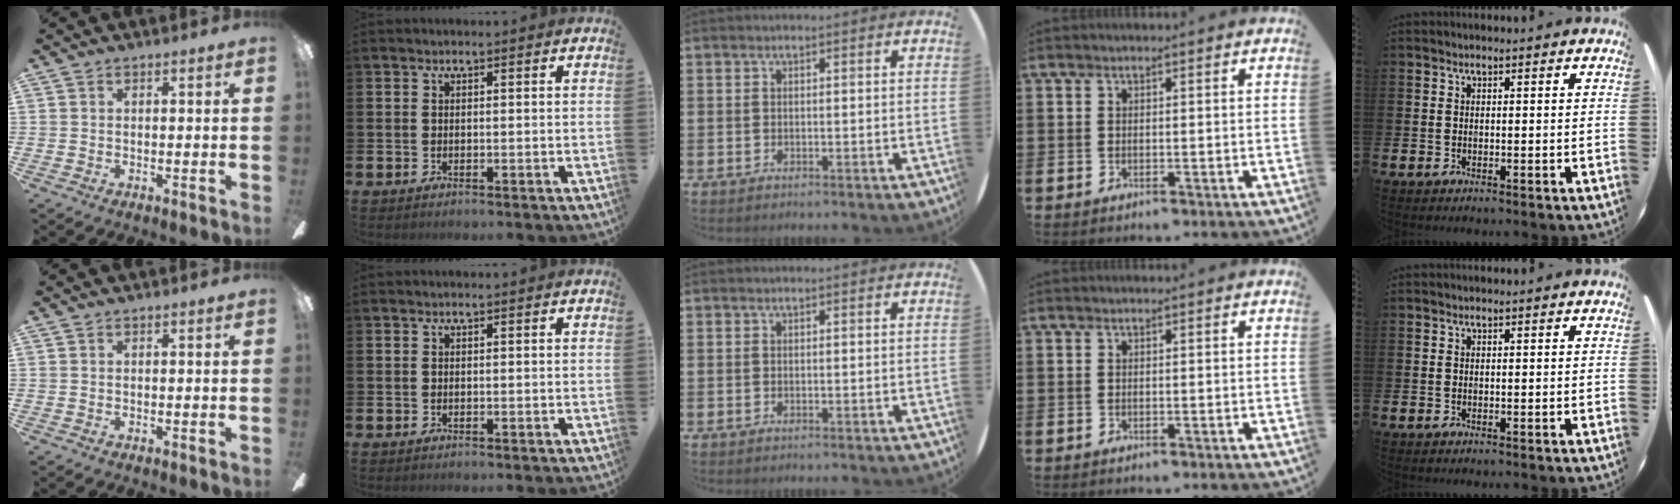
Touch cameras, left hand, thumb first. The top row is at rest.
{}